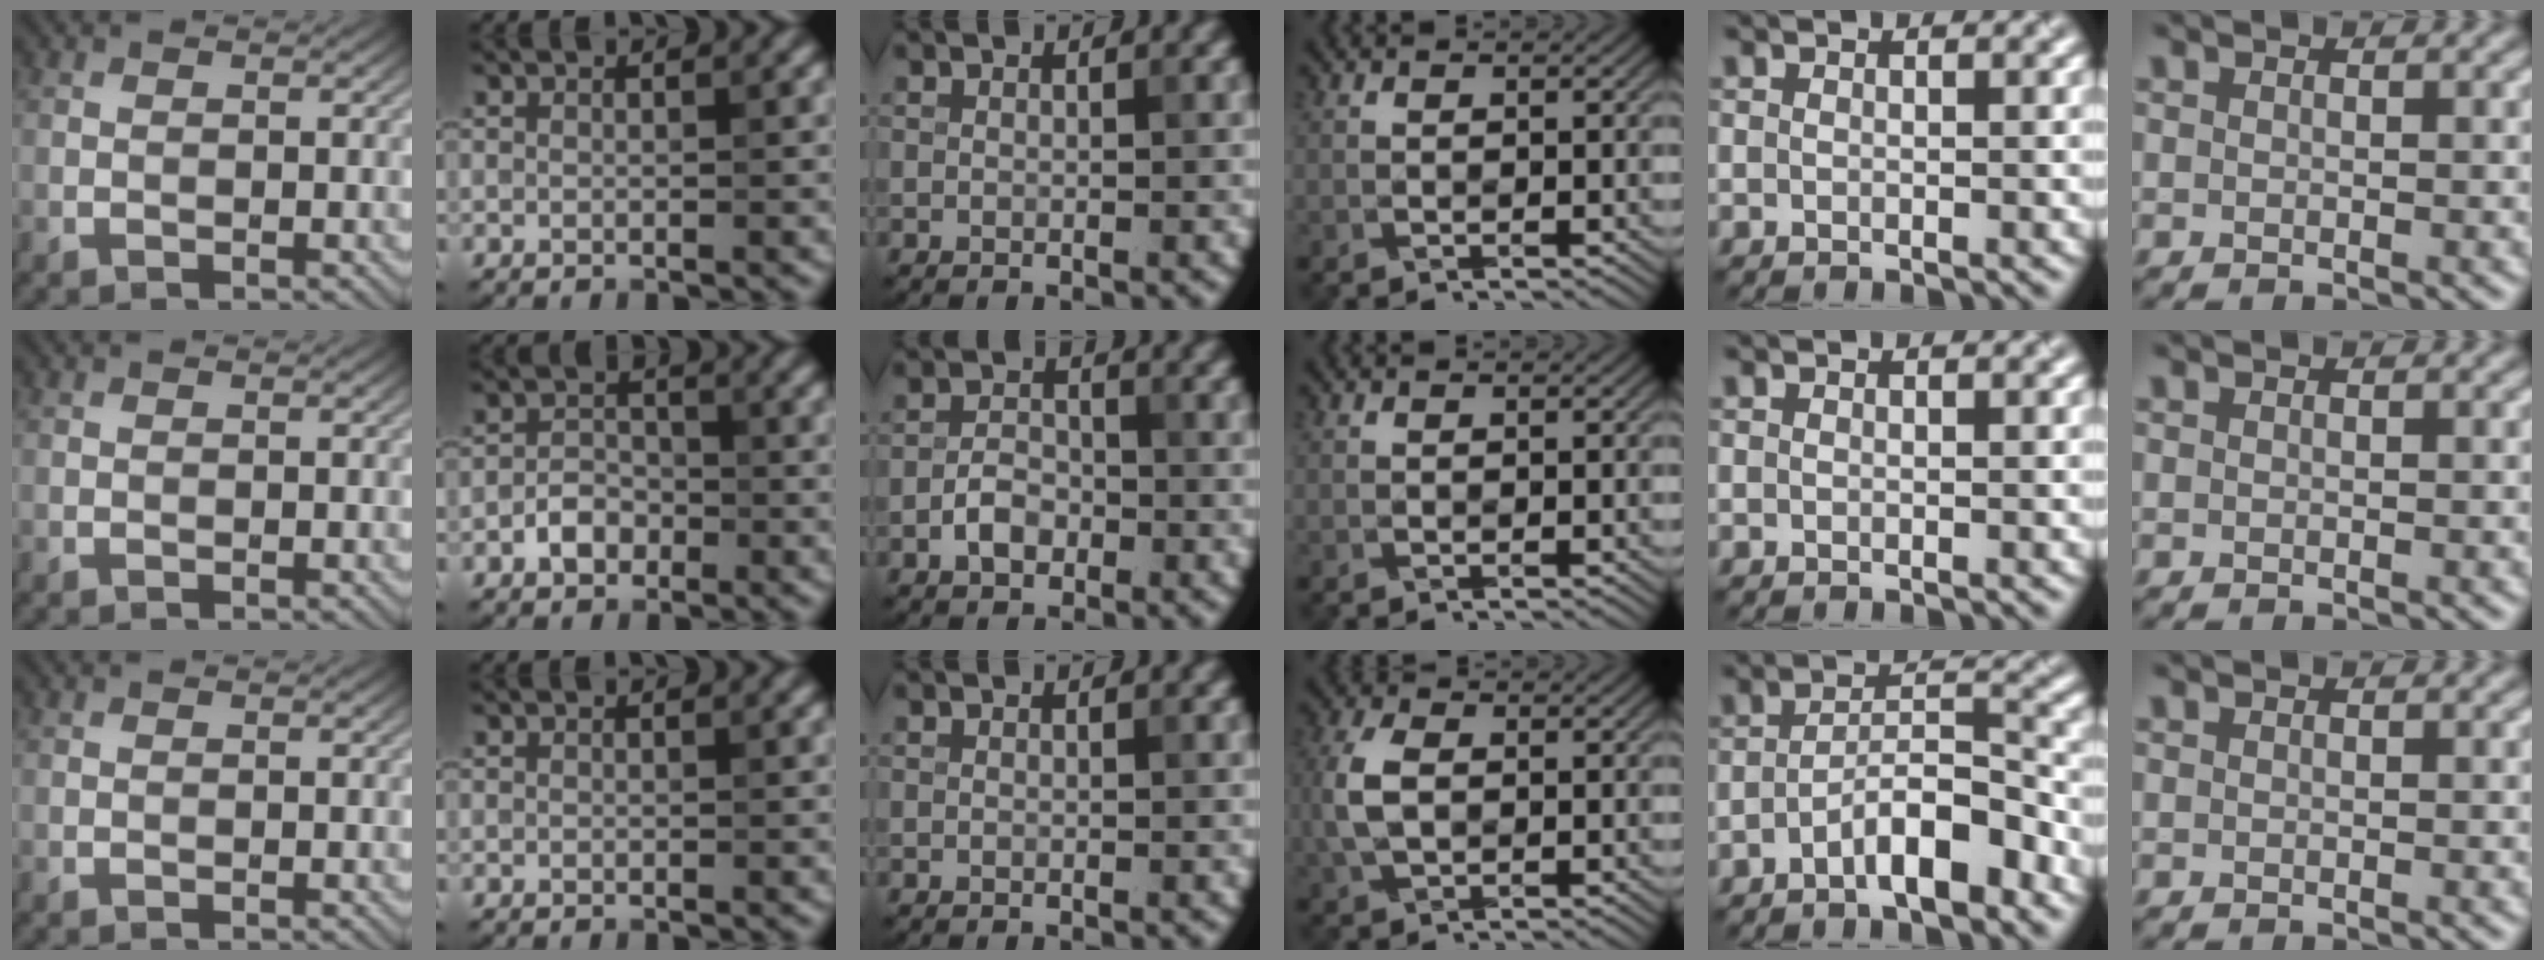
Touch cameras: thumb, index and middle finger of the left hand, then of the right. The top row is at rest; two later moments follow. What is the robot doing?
{"motion": "fold", "object": "apron"}